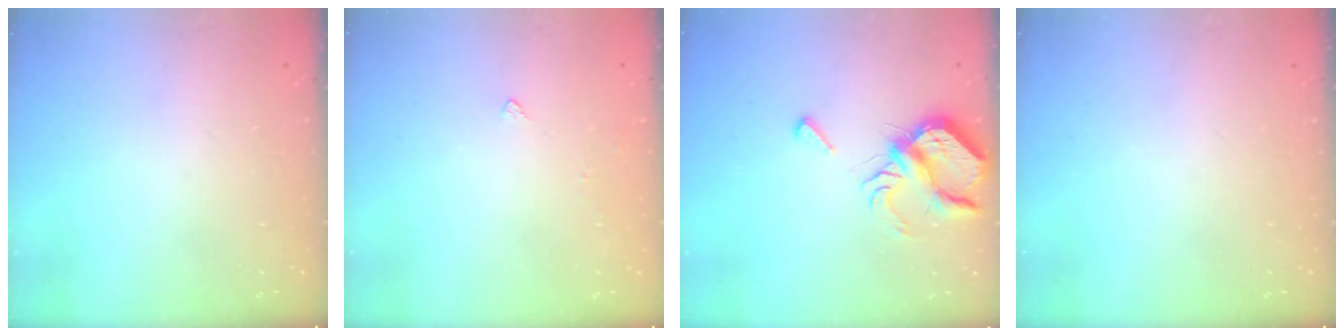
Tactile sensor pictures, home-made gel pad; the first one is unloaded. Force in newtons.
{"total": 2.9, "press": 2.8, "slide": 0.8}
{"total": 6.9, "press": 6.8, "slide": 1.0}
{"total": 0.0}